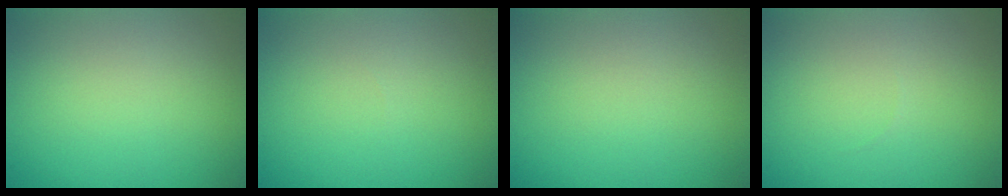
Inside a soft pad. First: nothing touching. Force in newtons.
{"total": 0.0}
{"total": 0.0}
{"total": 0.0}